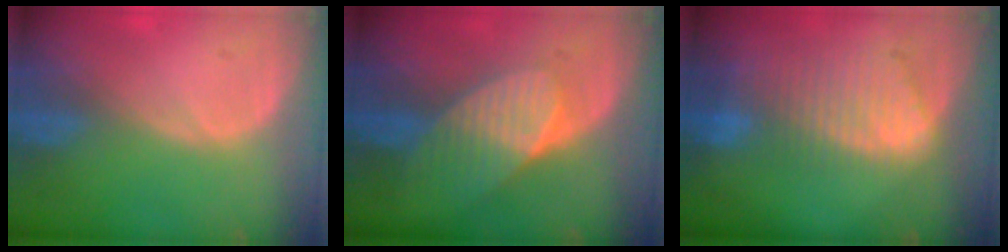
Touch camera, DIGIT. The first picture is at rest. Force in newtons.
{"total": 7.7, "press": 6.9, "slide": 3.4}
{"total": 9.3, "press": 8.1, "slide": 4.6}